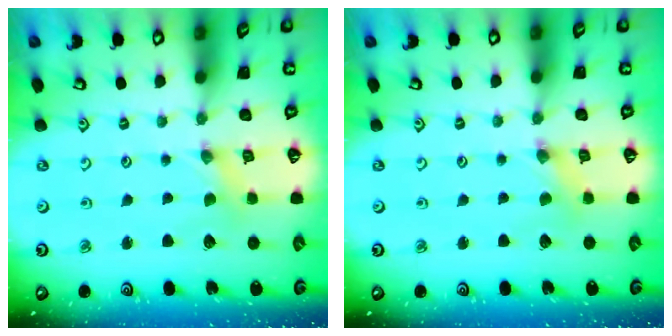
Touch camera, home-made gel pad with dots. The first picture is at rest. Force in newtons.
{"total": 0.9, "press": 0.9, "slide": 0.2}